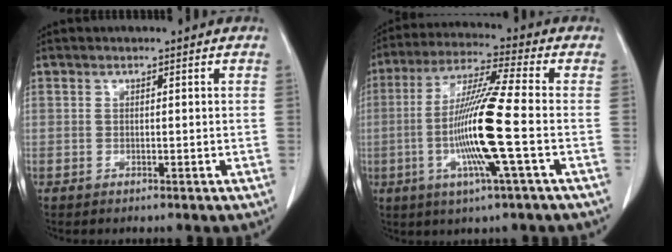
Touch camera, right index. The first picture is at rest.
{"total": 13.6, "force": [-2.7, -0.8, 13.3], "torque": [-0.264, -0.007, -0.060]}